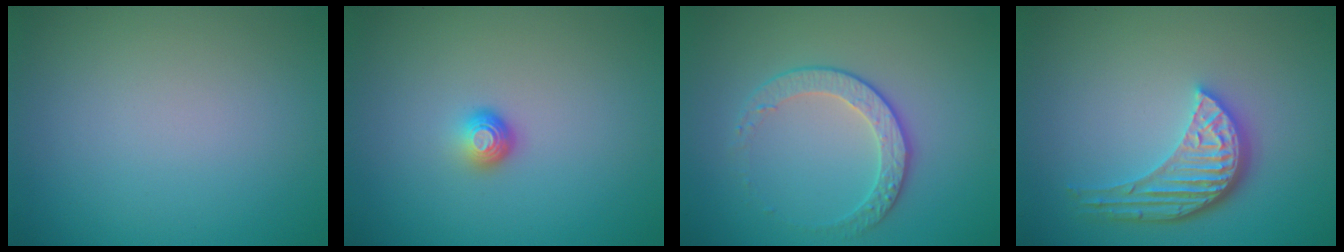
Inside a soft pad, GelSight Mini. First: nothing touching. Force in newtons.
{"total": 1.4, "press": 1.1, "slide": 1.0}
{"total": 2.4, "press": 1.9, "slide": 1.5}
{"total": 4.7, "press": 3.7, "slide": 2.9}